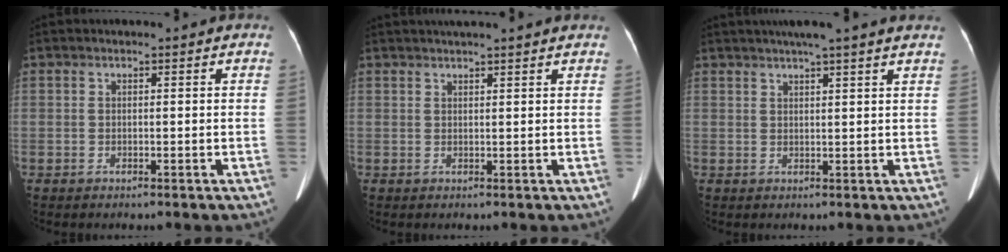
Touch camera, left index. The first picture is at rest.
{"total": 7.7, "force": [6.9, 0.0, 3.6], "torque": [-0.052, 0.034, 0.083]}
{"total": 8.8, "force": [7.3, -0.6, 4.9], "torque": [-0.073, 0.027, 0.086]}